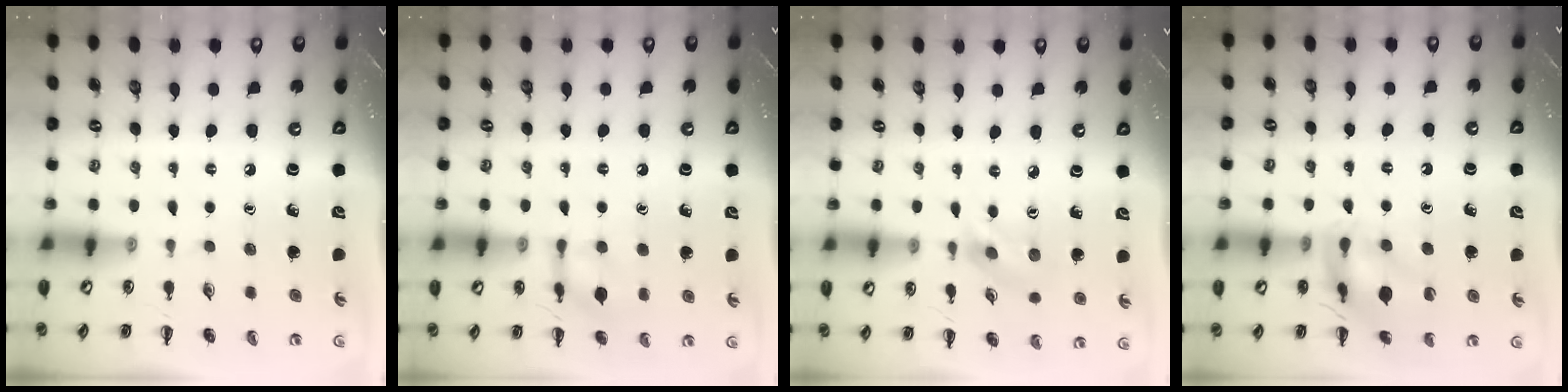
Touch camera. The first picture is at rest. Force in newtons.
{"total": 8.6, "press": 8.6, "slide": 0.4}
{"total": 2.8, "press": 2.7, "slide": 0.9}
{"total": 14.9, "press": 14.8, "slide": 1.6}